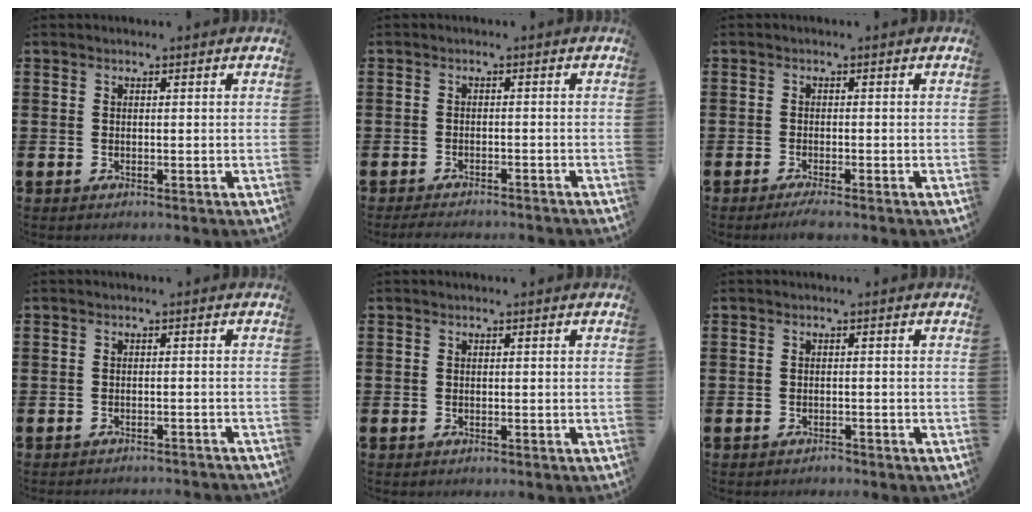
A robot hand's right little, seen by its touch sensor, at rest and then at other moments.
{"total": 1.5, "force": [-1.5, 0.0, 0.4], "torque": [-0.009, 0.002, -0.030]}
{"total": 1.4, "force": [-1.0, 0.1, 1.0], "torque": [-0.017, -0.001, -0.018]}
{"total": 1.1, "force": [-1.1, -0.1, -0.1], "torque": [0.000, 0.003, -0.023]}
{"total": 0.0}
{"total": 0.6, "force": [-0.6, 0.1, -0.1], "torque": [-0.002, 0.000, -0.012]}